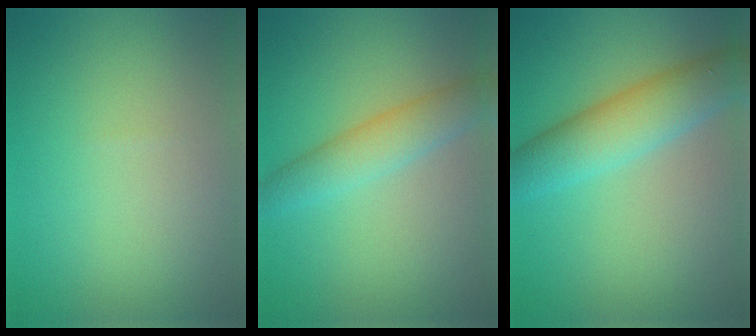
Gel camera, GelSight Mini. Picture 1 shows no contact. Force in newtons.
{"total": 3.7, "press": 3.7, "slide": 0.1}
{"total": 5.7, "press": 5.7, "slide": 0.1}